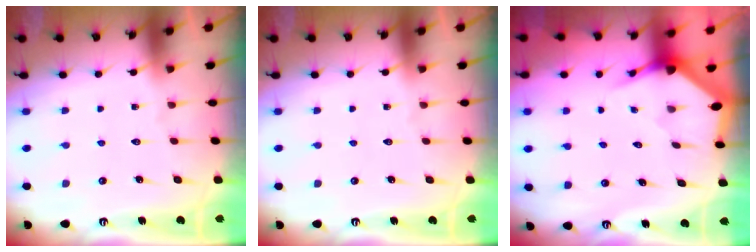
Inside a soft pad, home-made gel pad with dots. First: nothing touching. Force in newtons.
{"total": 0.0}
{"total": 2.9, "press": 2.9, "slide": 0.2}